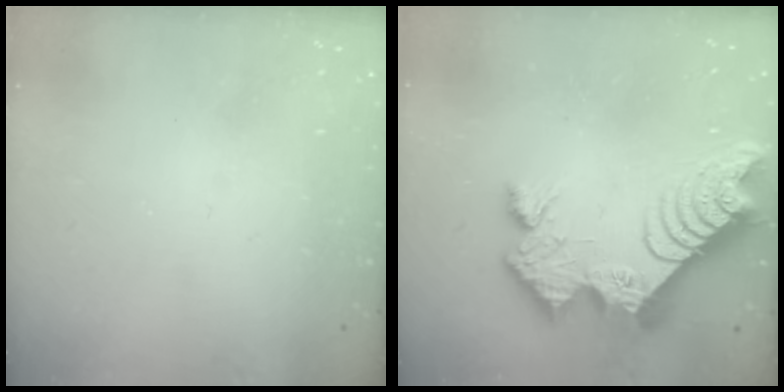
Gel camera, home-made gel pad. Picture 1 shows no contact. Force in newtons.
{"total": 17.2, "press": 17.2, "slide": 1.2}